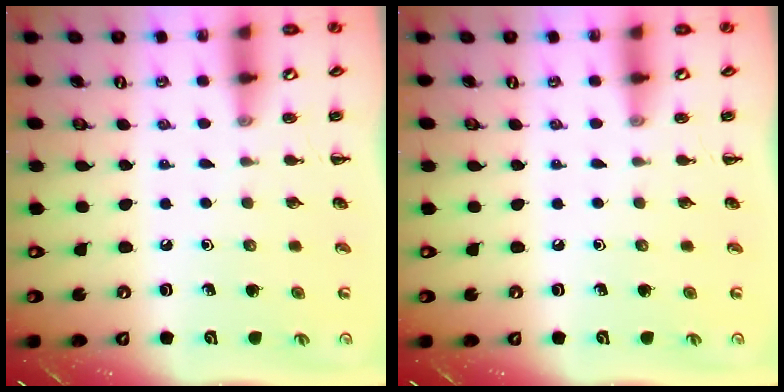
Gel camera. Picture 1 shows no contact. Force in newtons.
{"total": 0.0}